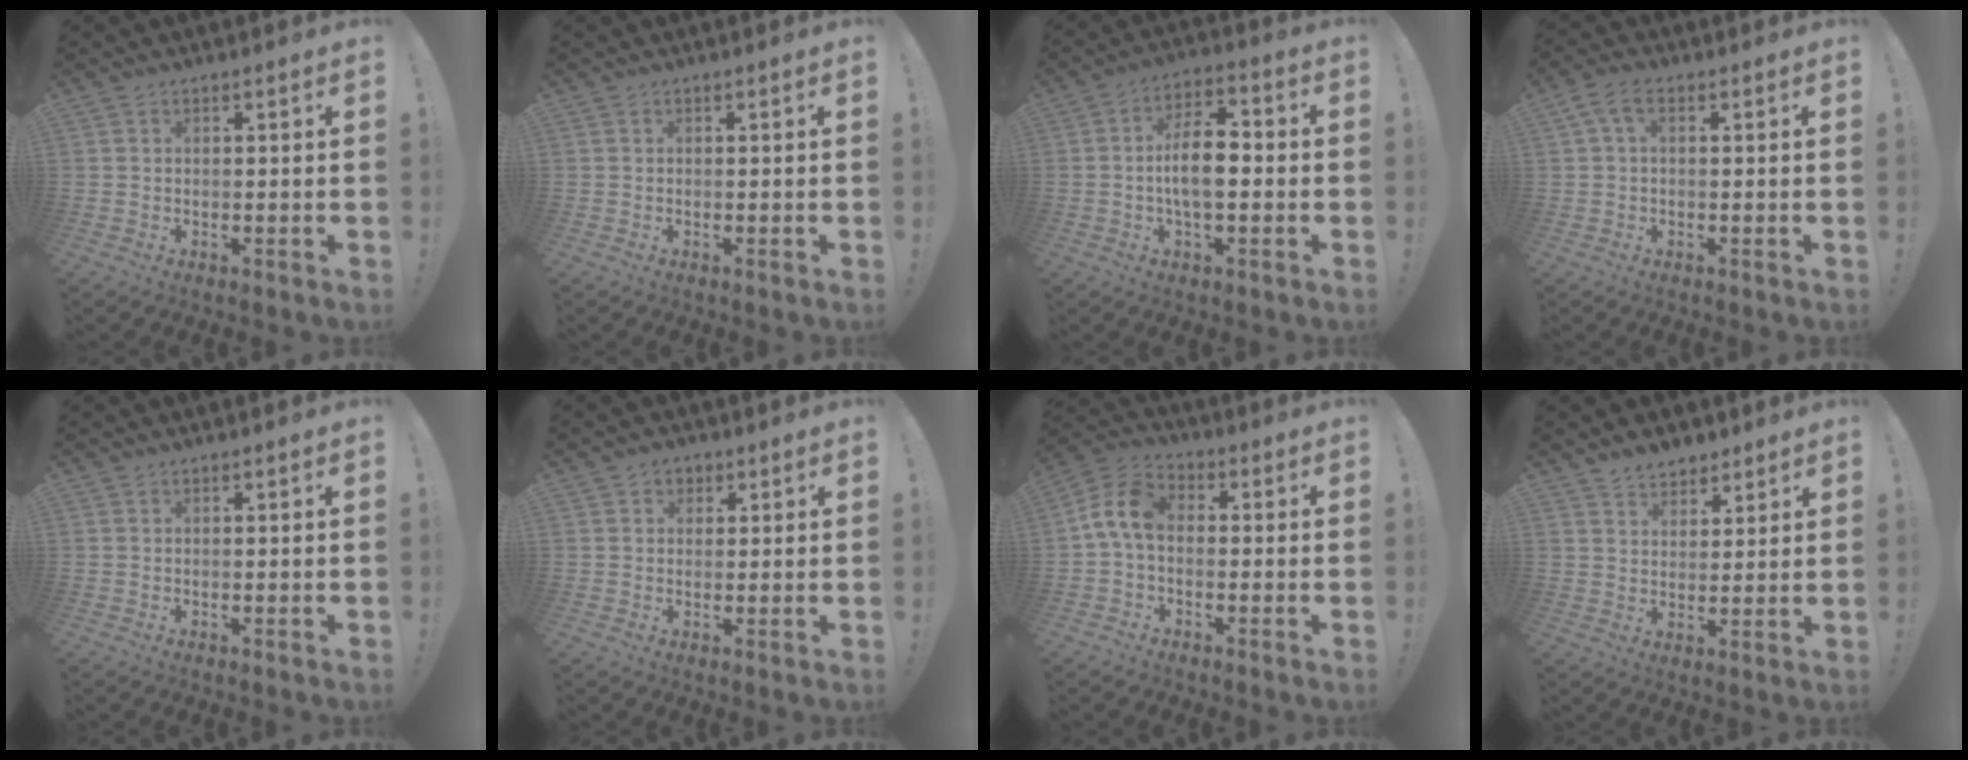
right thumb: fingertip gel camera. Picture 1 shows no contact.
{"total": 0.0}
{"total": 10.9, "force": [-1.6, 5.5, 9.3], "torque": [-0.161, 0.013, -0.030]}
{"total": 4.6, "force": [1.3, 2.4, 3.7], "torque": [-0.068, 0.005, 0.024]}
{"total": 0.0}
{"total": 2.8, "force": [1.0, 2.5, 0.9], "torque": [-0.003, -0.002, 0.016]}
{"total": 9.4, "force": [0.0, 5.9, 7.3], "torque": [-0.151, 0.015, 0.007]}
{"total": 5.8, "force": [4.8, 3.1, 0.7], "torque": [-0.006, -0.035, 0.091]}